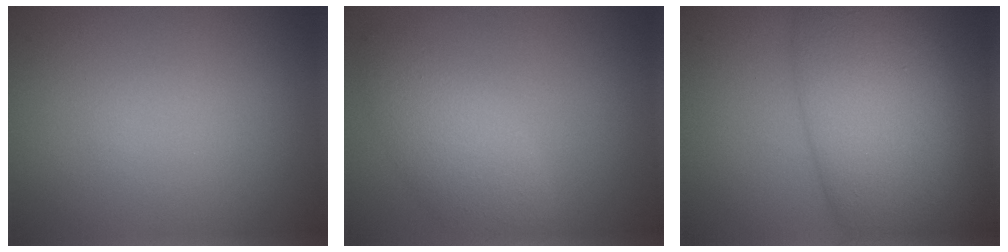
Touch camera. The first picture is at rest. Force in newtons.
{"total": 3.9, "press": 3.9, "slide": 0.2}
{"total": 10.6, "press": 10.6, "slide": 0.4}